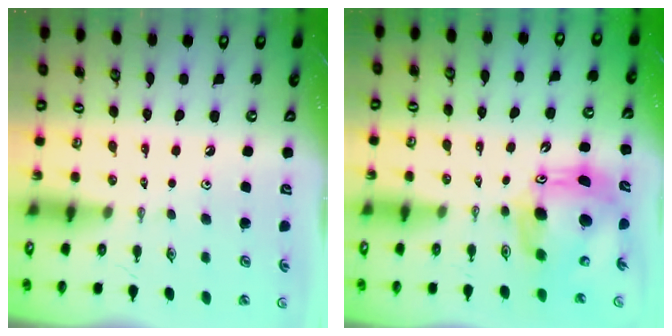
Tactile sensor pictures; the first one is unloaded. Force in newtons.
{"total": 12.5, "press": 12.4, "slide": 1.2}